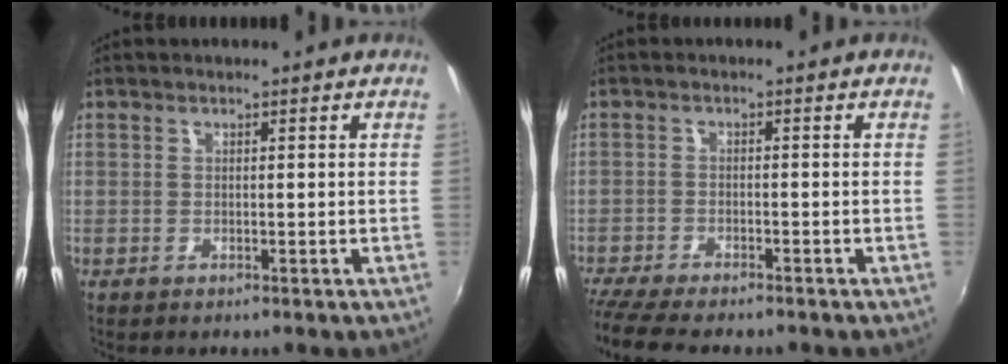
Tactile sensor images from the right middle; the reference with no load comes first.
{"total": 8.9, "force": [-7.8, 1.2, 4.1], "torque": [-0.105, -0.037, -0.132]}